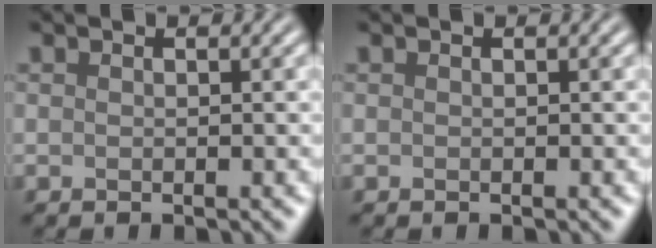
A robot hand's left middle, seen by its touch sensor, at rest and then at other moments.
{"total": 0.0}